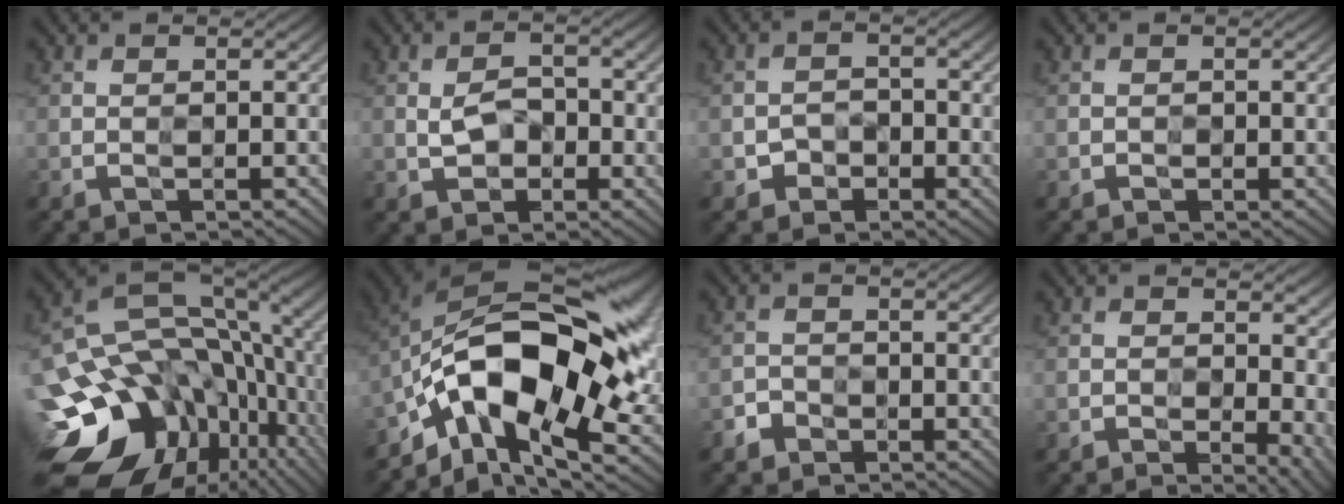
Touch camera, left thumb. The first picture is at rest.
{"total": 2.7, "force": [-0.2, 2.1, 1.7], "torque": [-0.027, 0.004, -0.001]}
{"total": 1.9, "force": [-0.9, 1.6, 0.2], "torque": [0.005, 0.006, -0.017]}
{"total": 0.0}
{"total": 19.5, "force": [-4.3, 13.8, 13.2], "torque": [-0.276, -0.026, -0.037]}
{"total": 16.9, "force": [-3.0, 9.5, 13.7], "torque": [-0.230, 0.006, -0.054]}
{"total": 1.9, "force": [-1.4, 1.3, 0.1], "torque": [0.004, 0.002, -0.029]}
{"total": 5.8, "force": [-0.9, 3.2, 4.8], "torque": [-0.043, -0.011, -0.004]}